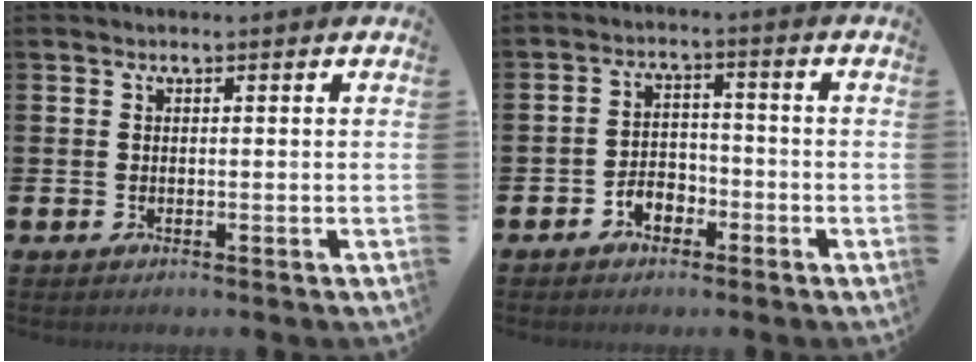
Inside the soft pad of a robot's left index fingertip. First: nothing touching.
{"total": 3.1, "force": [-2.1, 2.0, 1.1], "torque": [-0.022, 0.007, -0.047]}